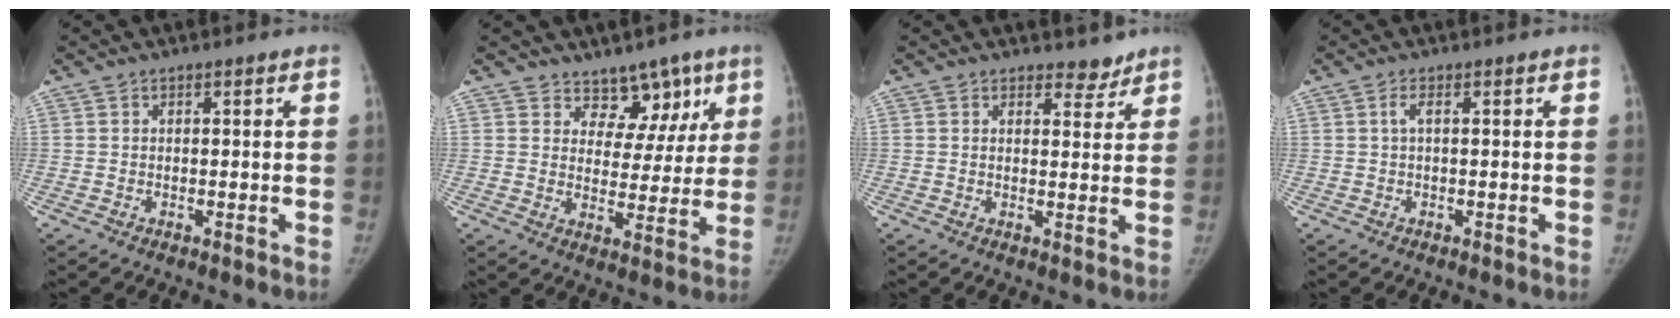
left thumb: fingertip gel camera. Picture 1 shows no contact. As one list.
[{"total": 8.3, "force": [5.7, 5.6, 2.4], "torque": [0.023, -0.029, 0.085]}, {"total": 3.0, "force": [2.6, 1.4, 0.4], "torque": [0.016, -0.019, 0.033]}, {"total": 1.2, "force": [0.2, 0.2, 1.2], "torque": [-0.033, 0.004, 0.003]}]